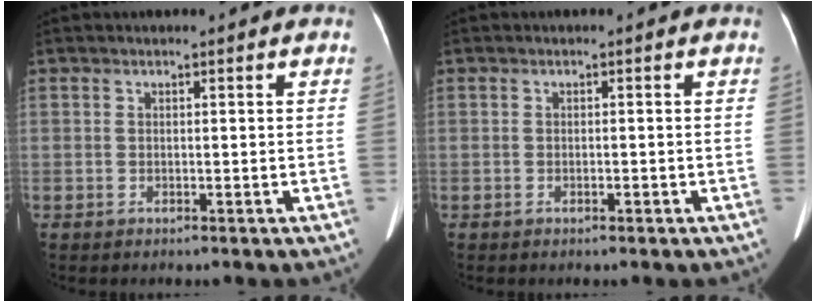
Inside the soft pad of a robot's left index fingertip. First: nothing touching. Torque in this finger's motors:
{"motor_torque": [-0.29, -0.10, -0.02, -0.02]}